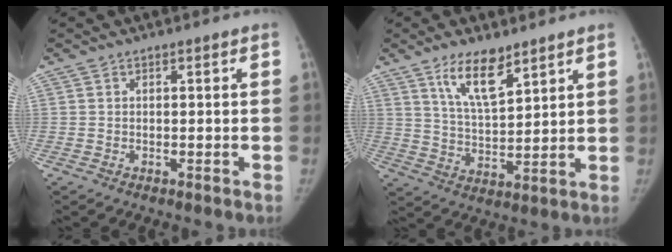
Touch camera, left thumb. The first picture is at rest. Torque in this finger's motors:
{"motor_torque": [0.37, -0.15, 1.39, -0.92, 0.37]}